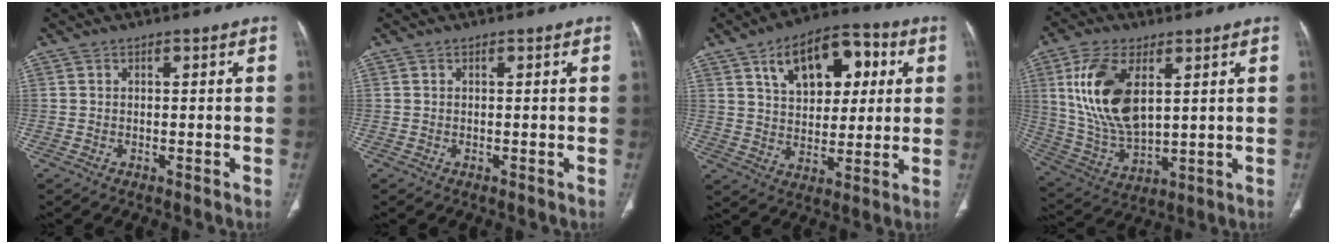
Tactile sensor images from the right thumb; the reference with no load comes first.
{"total": 0.0}
{"total": 16.2, "force": [6.4, 9.1, 11.8], "torque": [-0.142, -0.004, 0.106]}
{"total": 16.4, "force": [5.0, 8.5, 13.2], "torque": [-0.262, -0.019, 0.107]}